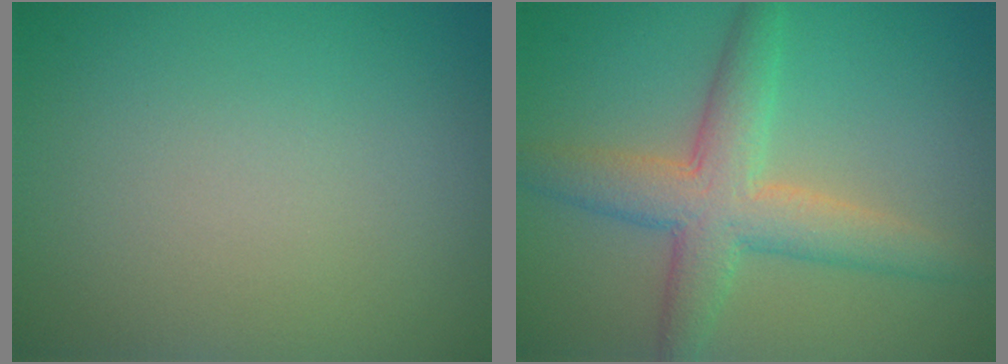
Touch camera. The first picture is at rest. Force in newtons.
{"total": 5.5, "press": 5.5, "slide": 0.4}